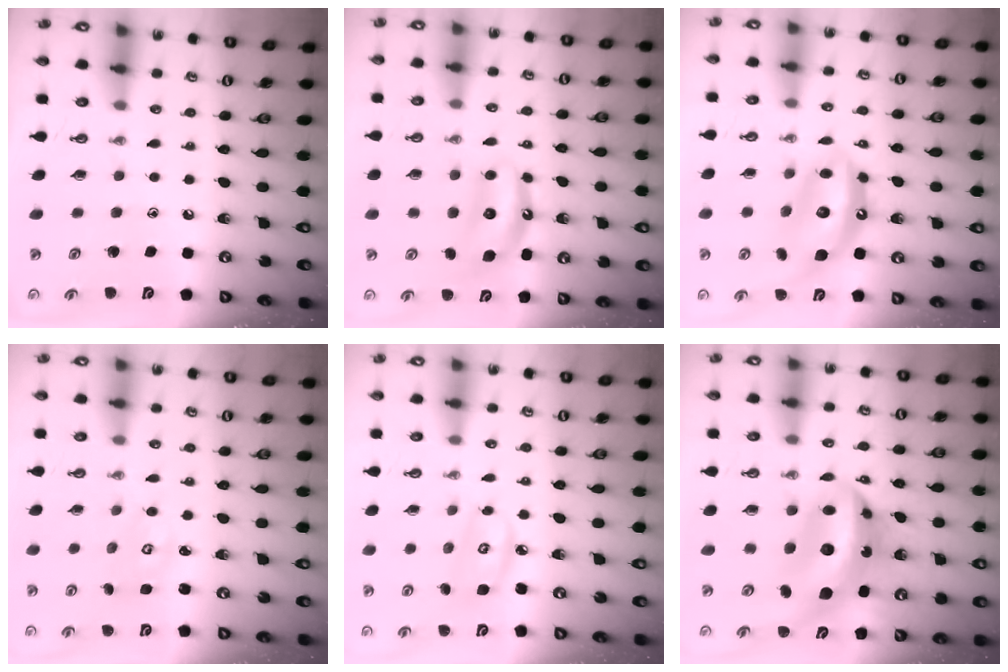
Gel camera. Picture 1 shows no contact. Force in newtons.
{"total": 7.2, "press": 7.2, "slide": 0.5}
{"total": 12.8, "press": 12.8, "slide": 1.1}
{"total": 3.6, "press": 3.6, "slide": 0.4}
{"total": 5.2, "press": 5.1, "slide": 0.3}
{"total": 13.4, "press": 13.3, "slide": 1.3}